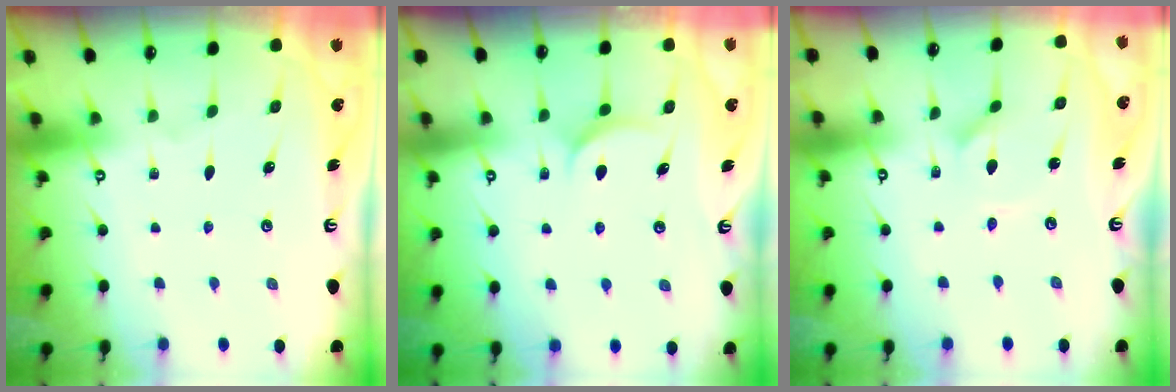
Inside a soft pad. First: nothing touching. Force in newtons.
{"total": 6.7, "press": 6.7, "slide": 0.2}
{"total": 1.7, "press": 1.6, "slide": 0.3}